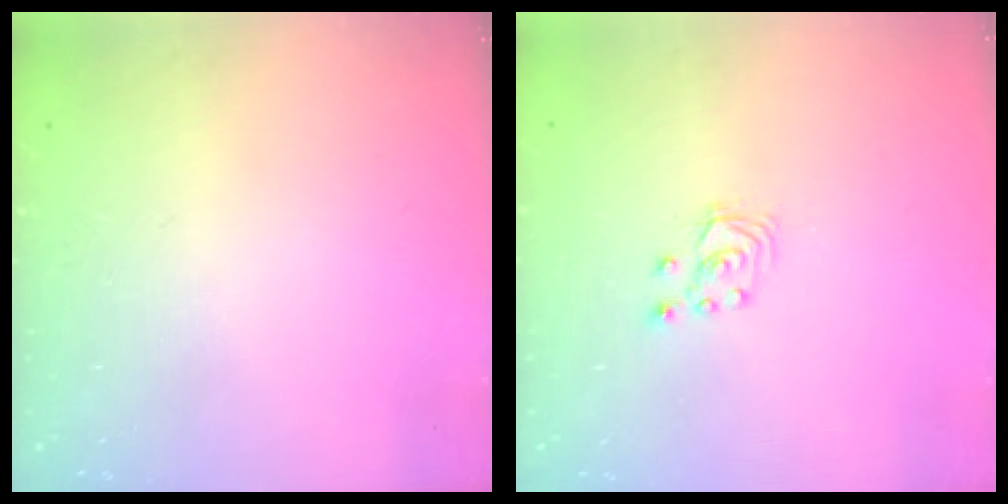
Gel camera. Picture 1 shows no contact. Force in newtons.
{"total": 2.8, "press": 2.7, "slide": 0.7}